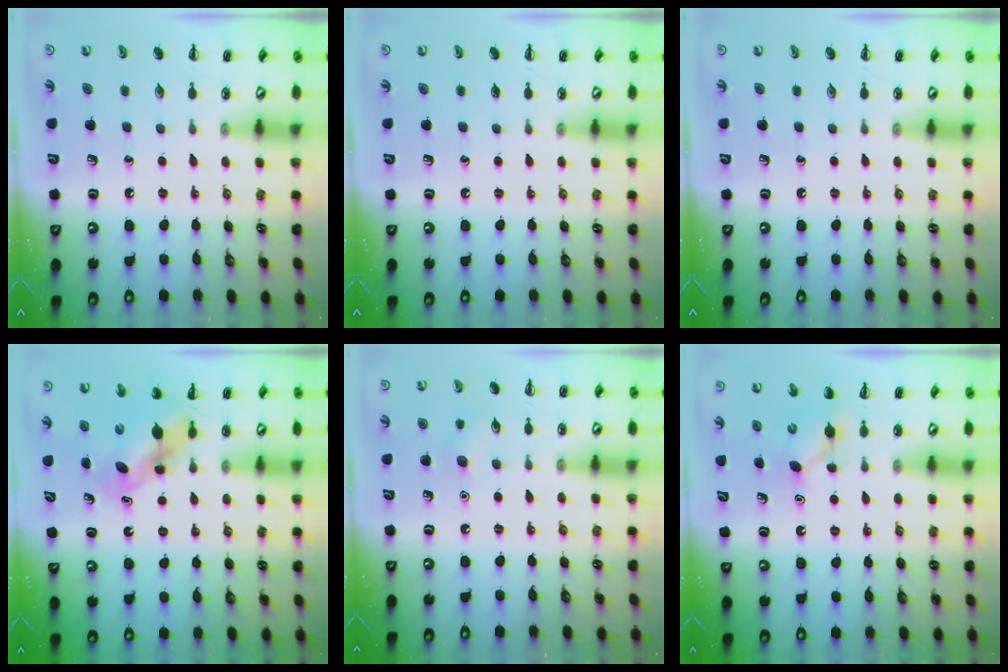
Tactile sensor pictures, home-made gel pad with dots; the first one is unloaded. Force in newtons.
{"total": 0.0}
{"total": 0.0}
{"total": 5.7, "press": 5.6, "slide": 0.7}
{"total": 5.6, "press": 5.5, "slide": 1.2}
{"total": 4.0, "press": 3.8, "slide": 1.3}